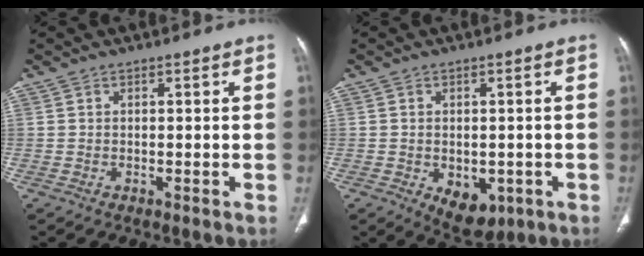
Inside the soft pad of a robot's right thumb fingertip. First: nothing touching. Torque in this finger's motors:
{"motor_torque": [-0.33, 0.22, -0.21, 0.09, 0.02]}